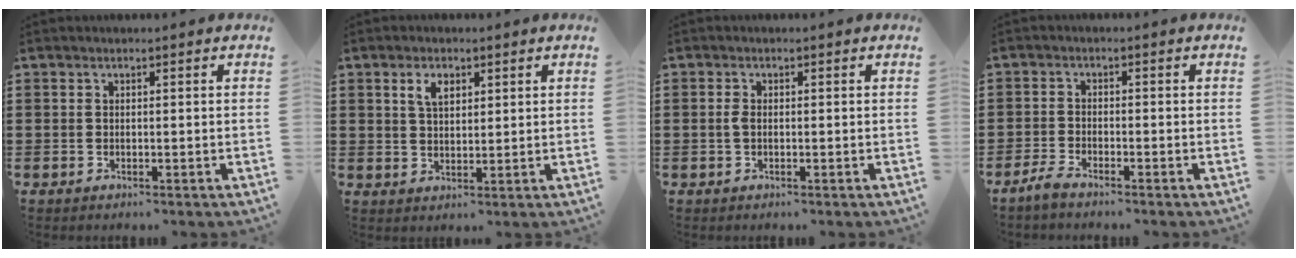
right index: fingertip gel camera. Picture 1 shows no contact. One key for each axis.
{"total": 3.3, "fx": 1.7, "fy": 1.8, "fz": 2.2, "tx": -0.050, "ty": 0.009, "tz": 0.029}
{"total": 1.5, "fx": -0.2, "fy": 0.6, "fz": 1.3, "tx": -0.033, "ty": 0.000, "tz": -0.007}
{"total": 2.1, "fx": -2.0, "fy": 0.1, "fz": 0.7, "tx": -0.023, "ty": 0.000, "tz": -0.042}